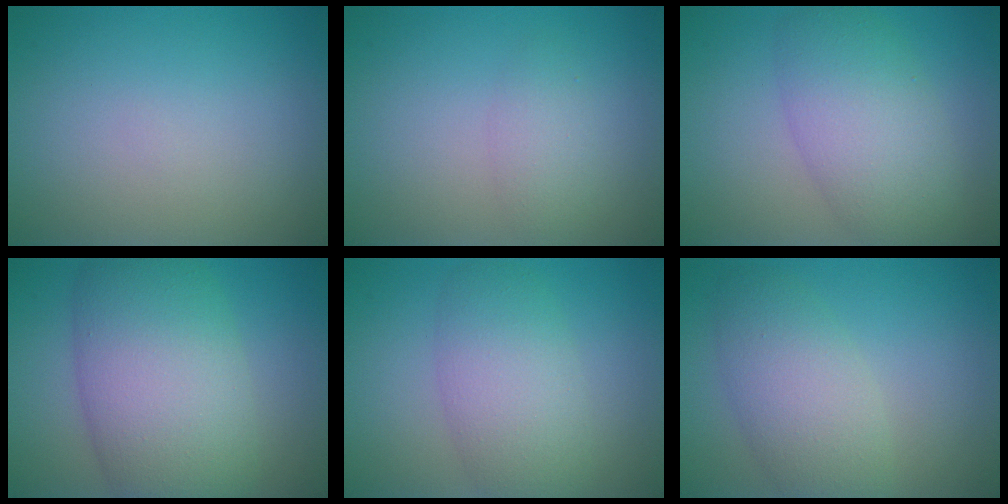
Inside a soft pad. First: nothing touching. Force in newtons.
{"total": 1.8, "press": 1.8, "slide": 0.2}
{"total": 6.2, "press": 6.2, "slide": 0.1}
{"total": 10.7, "press": 10.6, "slide": 0.6}
{"total": 5.2, "press": 5.2, "slide": 0.1}
{"total": 3.7, "press": 3.7, "slide": 0.3}